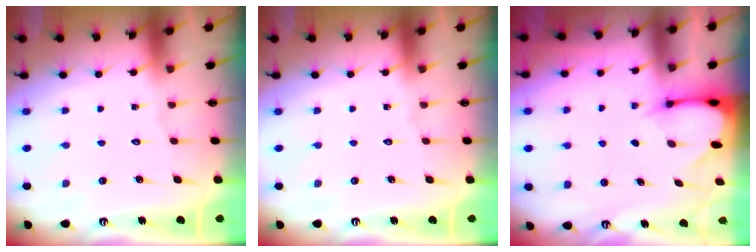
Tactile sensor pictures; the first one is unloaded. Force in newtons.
{"total": 0.0}
{"total": 2.5, "press": 2.5, "slide": 0.5}